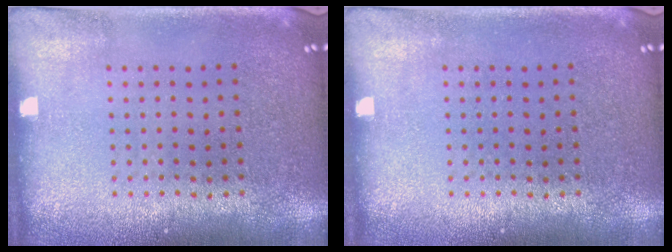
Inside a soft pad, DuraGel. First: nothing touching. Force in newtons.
{"total": 0.0}